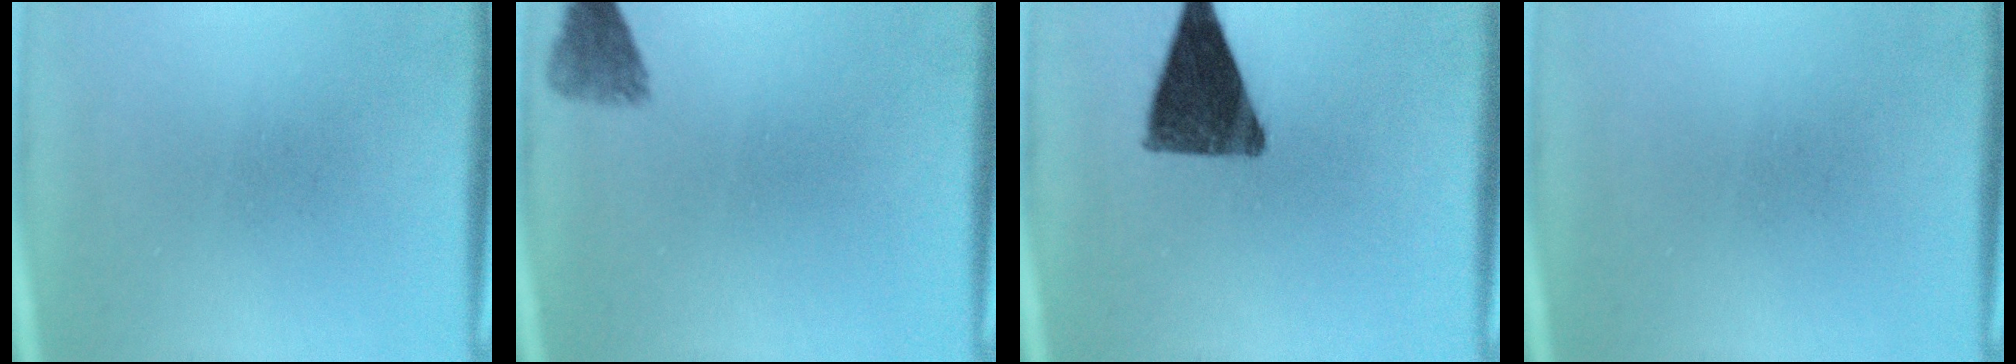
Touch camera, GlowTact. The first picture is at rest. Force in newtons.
{"total": 3.0}
{"total": 12.2}
{"total": 0.0}